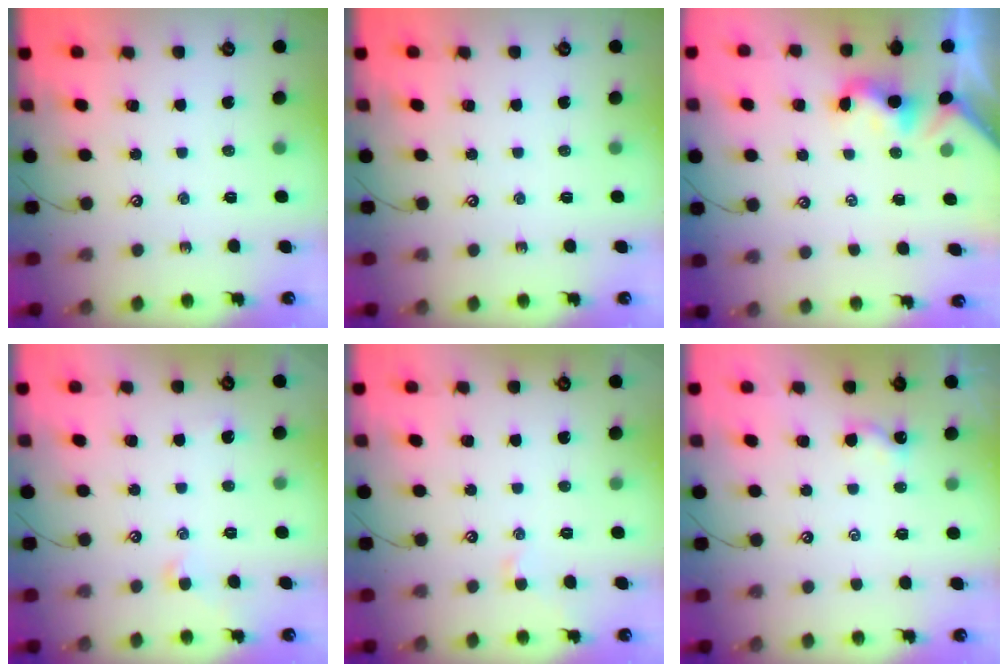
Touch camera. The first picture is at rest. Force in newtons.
{"total": 0.0}
{"total": 1.9, "press": 1.9, "slide": 0.5}
{"total": 1.0, "press": 0.9, "slide": 0.6}
{"total": 0.0}
{"total": 2.0, "press": 2.0, "slide": 0.2}